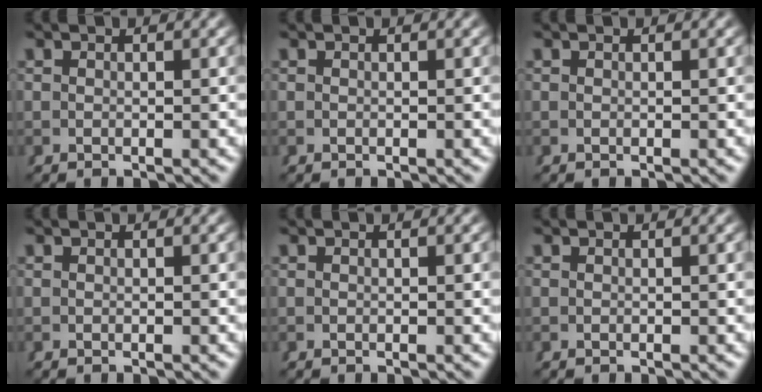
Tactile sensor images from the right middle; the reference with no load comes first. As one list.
[{"total": 0.0}, {"total": 0.0}, {"total": 0.0}, {"total": 0.0}, {"total": 0.0}]